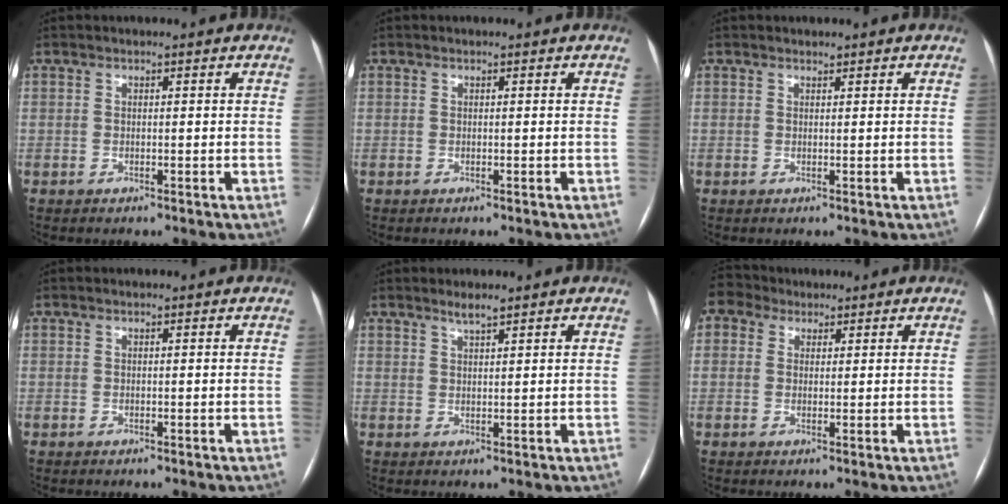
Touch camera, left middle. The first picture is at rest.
{"total": 0.0}
{"total": 0.5, "force": [0.5, 0.1, 0.2], "torque": [-0.012, 0.002, 0.010]}
{"total": 0.0}
{"total": 1.9, "force": [1.6, 0.0, 1.1], "torque": [-0.025, 0.001, 0.033]}
{"total": 3.0, "force": [2.2, 2.0, -0.1], "torque": [-0.002, 0.018, 0.039]}